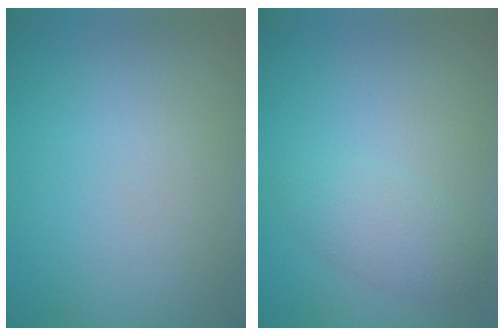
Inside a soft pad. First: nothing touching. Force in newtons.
{"total": 2.3, "press": 2.3, "slide": 0.1}